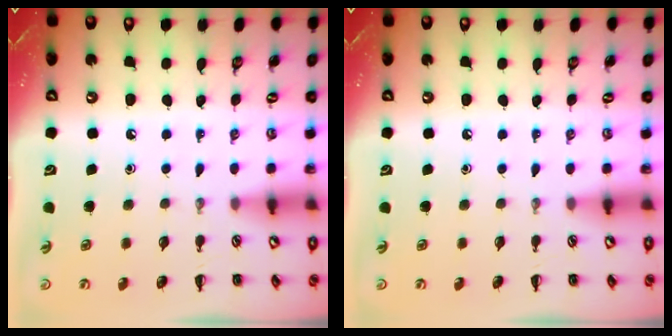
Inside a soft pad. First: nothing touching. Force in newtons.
{"total": 0.0}